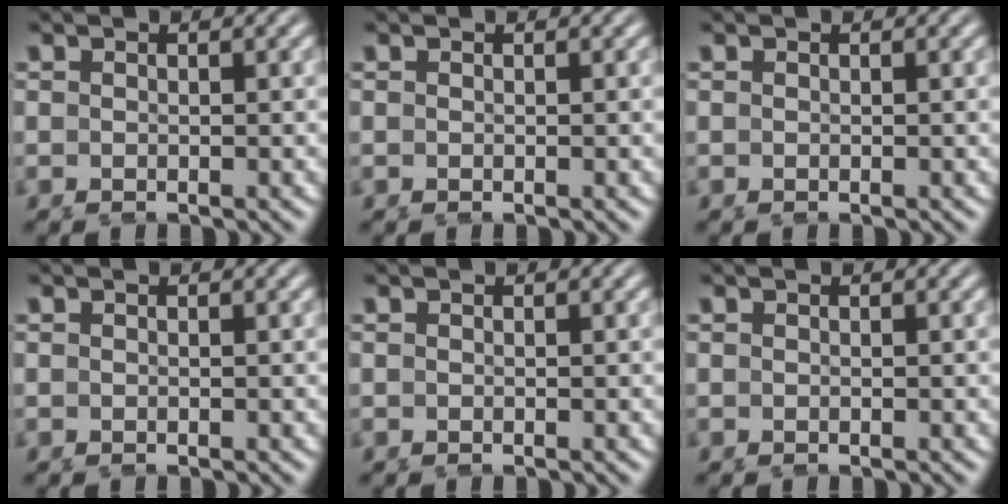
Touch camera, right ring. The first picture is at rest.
{"total": 0.0}
{"total": 0.0}
{"total": 0.0}
{"total": 0.0}
{"total": 0.0}